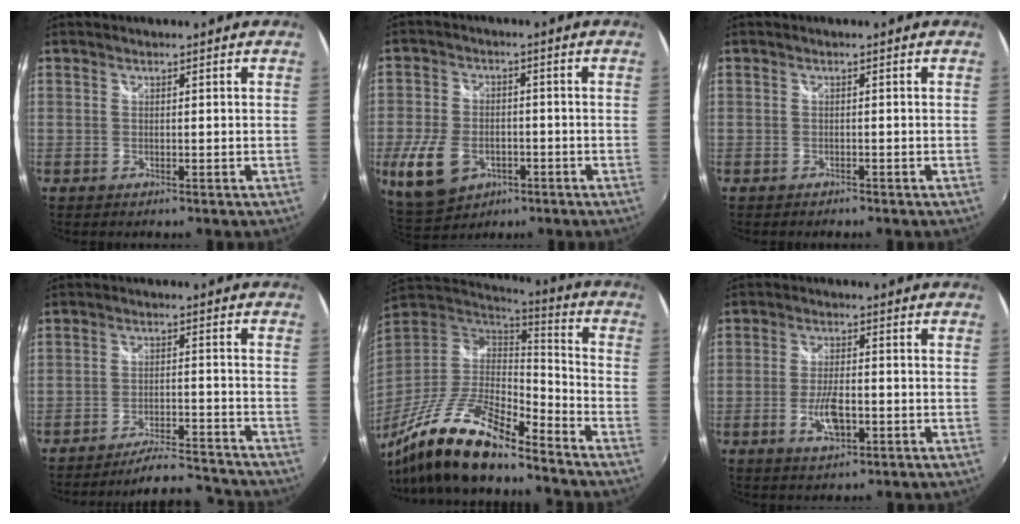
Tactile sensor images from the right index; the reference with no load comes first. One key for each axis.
{"total": 12.2, "fx": -4.8, "fy": 8.4, "fz": 7.4, "tx": -0.183, "ty": -0.016, "tz": -0.077}
{"total": 0.9, "fx": -0.8, "fy": 0.3, "fz": 0.0, "tx": -0.003, "ty": -0.003, "tz": -0.014}
{"total": 13.2, "fx": -12.8, "fy": 1.2, "fz": 3.1, "tx": -0.070, "ty": 0.014, "tz": -0.175}
{"total": 21.2, "fx": -15.5, "fy": 5.2, "fz": 13.4, "tx": -0.257, "ty": -0.042, "tz": -0.285}
{"total": 6.3, "fx": -2.1, "fy": 2.6, "fz": 5.3, "tx": -0.110, "ty": -0.005, "tz": -0.037}